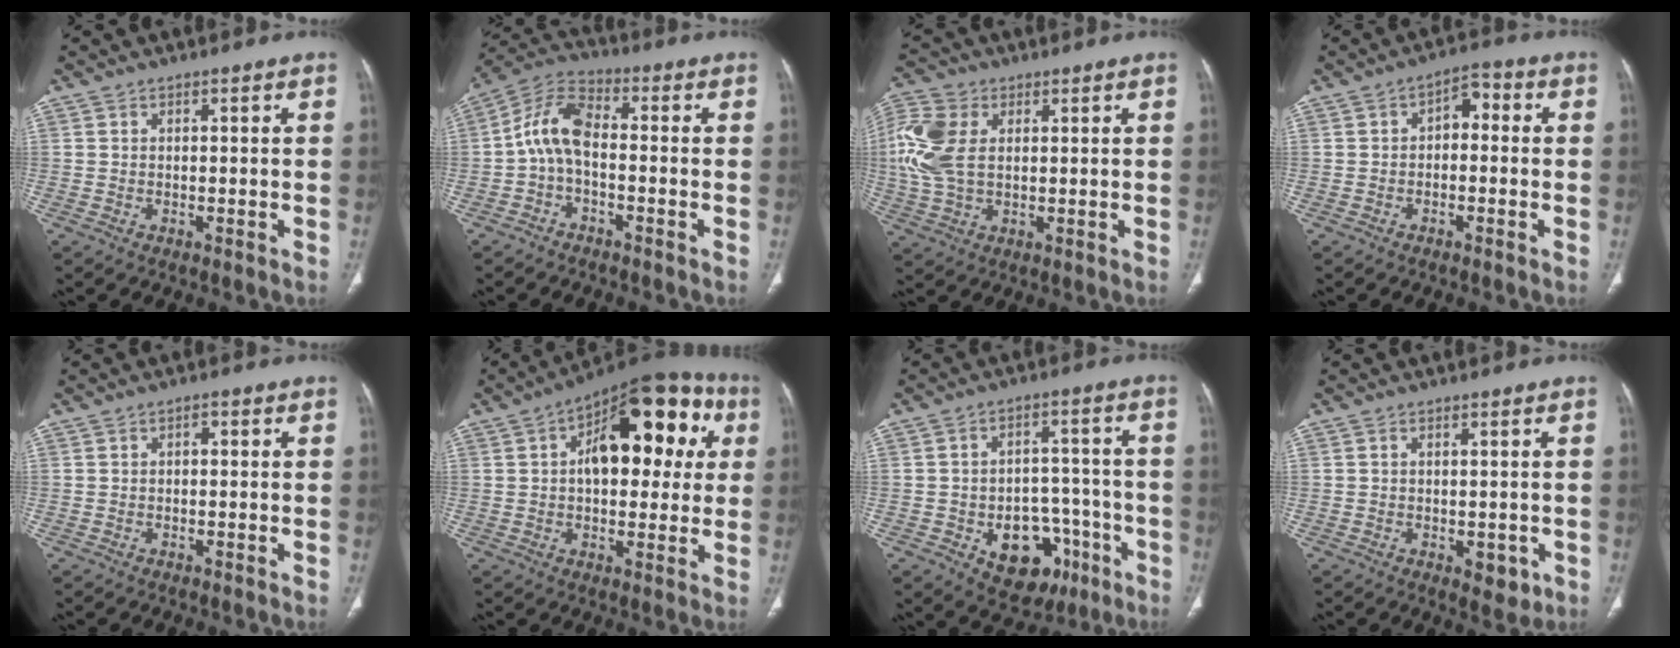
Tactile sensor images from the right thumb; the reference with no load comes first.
{"total": 8.3, "force": [-1.3, 4.4, 7.0], "torque": [-0.135, 0.034, -0.038]}
{"total": 11.3, "force": [1.9, 7.3, 8.4], "torque": [-0.202, 0.011, 0.037]}
{"total": 4.6, "force": [-0.3, 2.9, 3.5], "torque": [-0.038, 0.028, -0.017]}
{"total": 1.2, "force": [0.0, 0.7, 0.9], "torque": [-0.010, 0.006, -0.004]}
{"total": 21.2, "force": [4.8, 11.0, 17.4], "torque": [-0.200, 0.028, 0.060]}
{"total": 13.6, "force": [-5.9, 9.4, 7.8], "torque": [-0.067, 0.047, -0.069]}
{"total": 4.3, "force": [-1.2, 2.4, 3.4], "torque": [-0.027, -0.004, -0.007]}